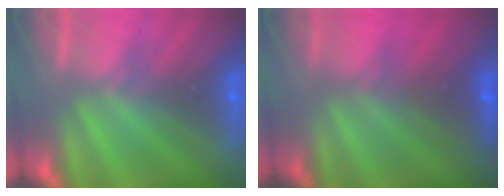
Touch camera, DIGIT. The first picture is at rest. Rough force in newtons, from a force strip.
{"total": 1.5}